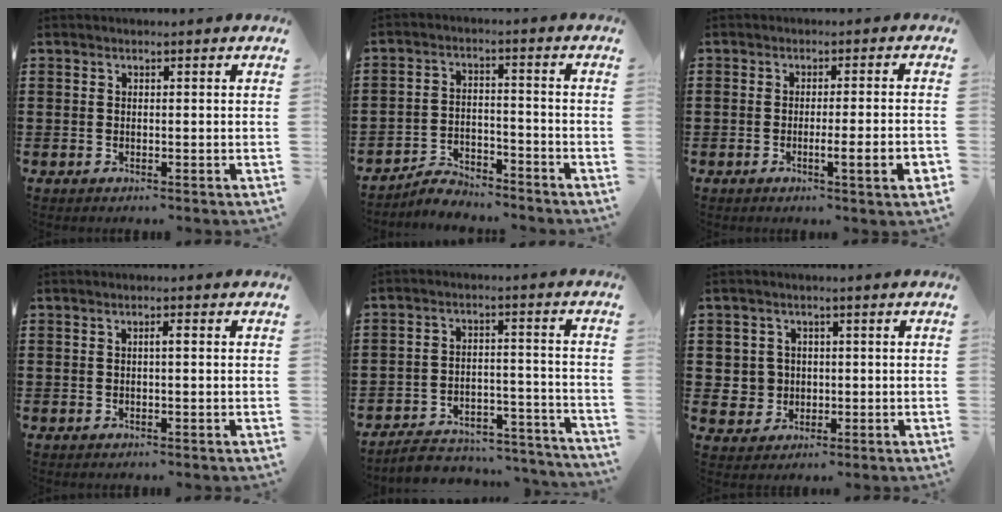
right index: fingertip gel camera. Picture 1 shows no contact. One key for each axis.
{"total": 4.3, "fx": -4.2, "fy": 0.8, "fz": 0.5, "tx": -0.012, "ty": 0.011, "tz": -0.086}
{"total": 3.8, "fx": -1.5, "fy": -0.1, "fz": 3.5, "tx": -0.054, "ty": -0.012, "tz": -0.024}
{"total": 1.0, "fx": 0.0, "fy": 0.1, "fz": 1.0, "tx": -0.018, "ty": 0.000, "tz": -0.001}
{"total": 5.2, "fx": -4.9, "fy": 1.3, "fz": 1.1, "tx": -0.019, "ty": 0.012, "tz": -0.097}
{"total": 3.6, "fx": 0.0, "fy": 3.6, "fz": 0.4, "tx": -0.028, "ty": 0.010, "tz": -0.002}